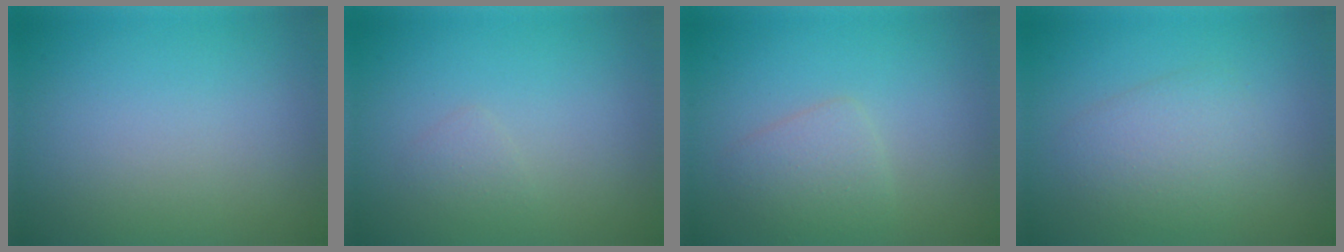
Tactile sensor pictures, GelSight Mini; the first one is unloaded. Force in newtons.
{"total": 0.9, "press": 0.9, "slide": 0.0}
{"total": 2.2, "press": 2.2, "slide": 0.1}
{"total": 3.1, "press": 3.1, "slide": 0.0}